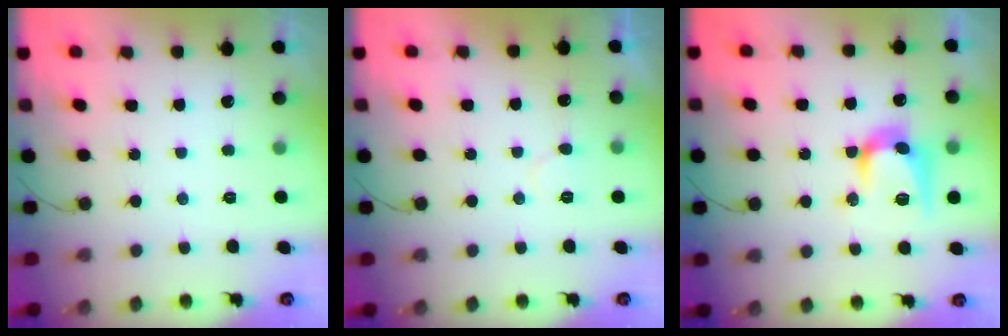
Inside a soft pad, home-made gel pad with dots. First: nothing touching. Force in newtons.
{"total": 5.6, "press": 5.6, "slide": 0.5}
{"total": 12.6, "press": 12.6, "slide": 0.4}